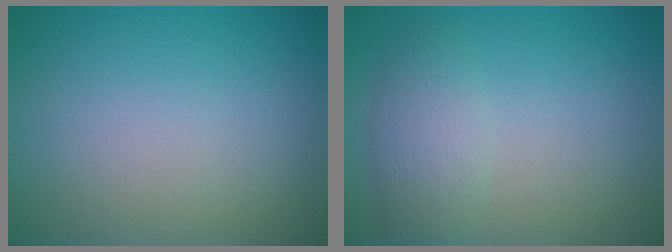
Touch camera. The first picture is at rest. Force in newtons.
{"total": 2.9, "press": 2.9, "slide": 0.1}